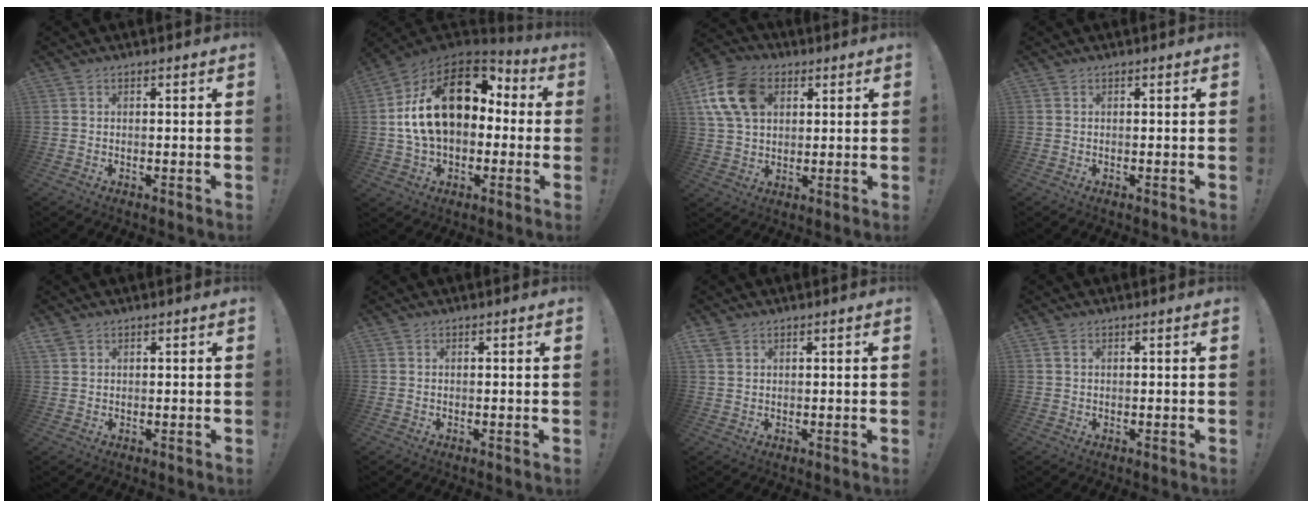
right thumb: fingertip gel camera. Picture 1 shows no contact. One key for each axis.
{"total": 22.8, "fx": 4.5, "fy": 14.5, "fz": 17.0, "tx": -0.272, "ty": -0.001, "tz": 0.083}
{"total": 14.8, "fx": 5.1, "fy": 10.7, "fz": 8.8, "tx": -0.161, "ty": -0.006, "tz": 0.104}
{"total": 0.0}
{"total": 2.0, "fx": 1.4, "fy": 1.3, "fz": 0.5, "tx": -0.005, "ty": -0.006, "tz": 0.025}
{"total": 0.0}
{"total": 2.3, "fx": 1.6, "fy": 1.4, "fz": 0.9, "tx": -0.013, "ty": -0.006, "tz": 0.030}
{"total": 1.3, "fx": 0.7, "fy": 0.7, "fz": 0.8, "tx": -0.015, "ty": 0.001, "tz": 0.014}